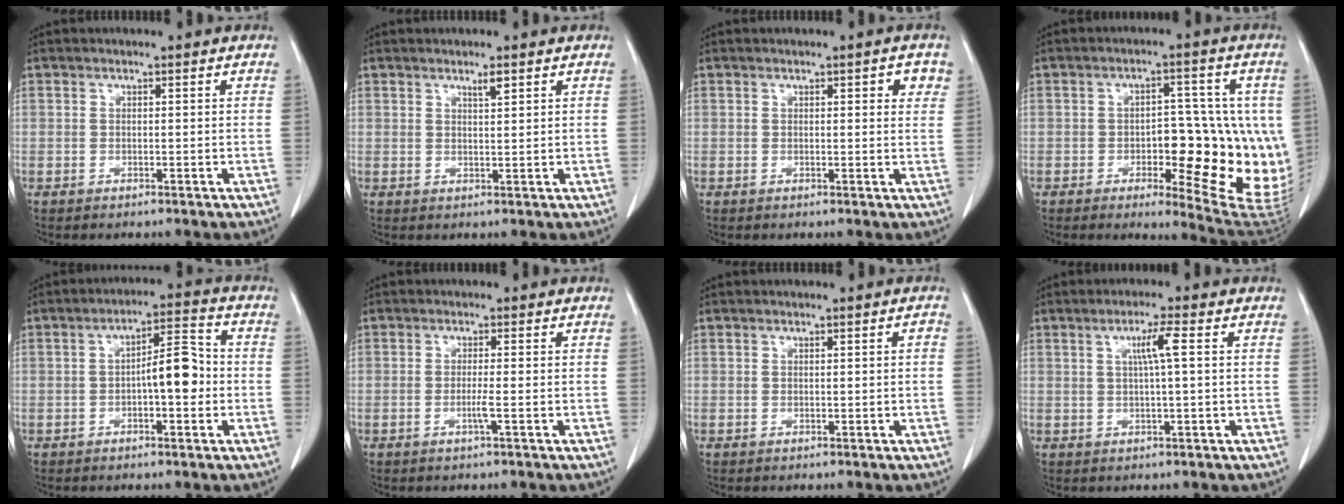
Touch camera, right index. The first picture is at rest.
{"total": 1.5, "force": [1.1, 0.1, 1.1], "torque": [-0.021, -0.003, 0.020]}
{"total": 2.5, "force": [1.1, 0.8, 2.1], "torque": [-0.018, 0.001, 0.010]}
{"total": 15.8, "force": [-1.9, 5.3, 14.8], "torque": [-0.146, 0.006, -0.009]}
{"total": 6.7, "force": [-1.0, 1.8, 6.4], "torque": [-0.099, 0.022, -0.017]}
{"total": 1.8, "force": [-0.6, -0.4, 1.6], "torque": [-0.032, -0.002, -0.014]}
{"total": 0.5, "force": [0.0, 0.2, 0.5], "torque": [-0.005, 0.001, 0.001]}
{"total": 3.6, "force": [0.8, -0.5, 3.5], "torque": [-0.064, 0.003, 0.014]}